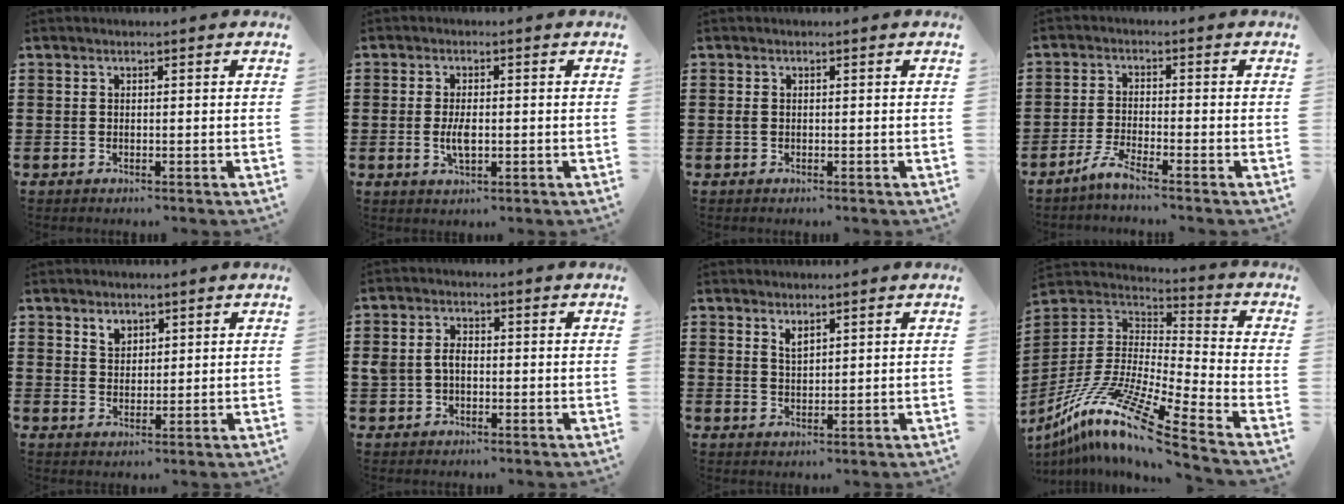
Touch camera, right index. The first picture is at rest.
{"total": 3.4, "force": [-0.4, 1.4, 3.1], "torque": [-0.064, -0.001, -0.009]}
{"total": 0.5, "force": [-0.1, 0.3, 0.5], "torque": [-0.012, -0.001, -0.001]}
{"total": 2.9, "force": [-2.5, -0.2, 1.4], "torque": [-0.047, -0.004, -0.056]}
{"total": 2.5, "force": [1.7, 1.7, 0.7], "torque": [-0.011, 0.002, 0.031]}
{"total": 3.0, "force": [-0.3, 2.1, 2.1], "torque": [-0.057, 0.000, -0.013]}
{"total": 1.8, "force": [1.5, 0.7, 0.9], "torque": [-0.019, 0.004, 0.026]}
{"total": 13.1, "force": [-9.7, 1.0, 8.8], "torque": [-0.182, 0.000, -0.192]}